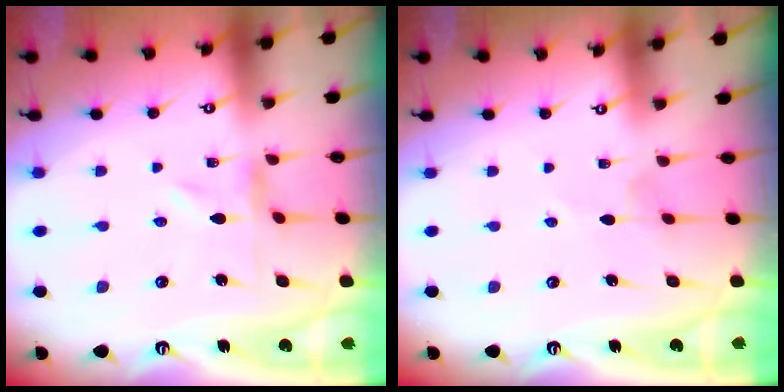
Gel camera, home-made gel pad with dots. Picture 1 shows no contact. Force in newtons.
{"total": 0.7, "press": 0.6, "slide": 0.2}